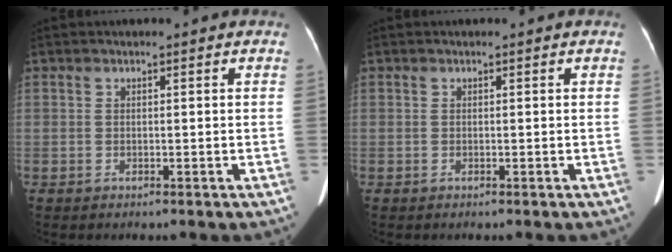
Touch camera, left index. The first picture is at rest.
{"total": 0.0}